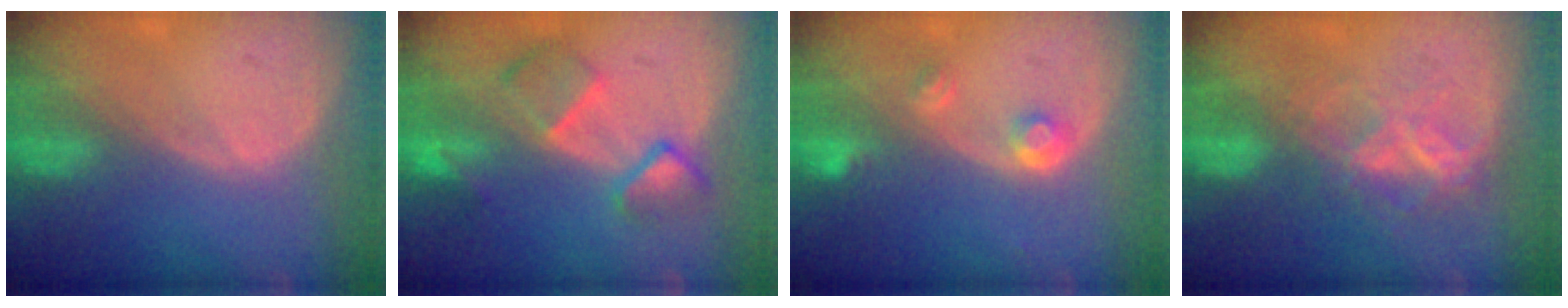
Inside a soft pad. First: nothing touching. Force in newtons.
{"total": 7.3, "press": 6.6, "slide": 3.2}
{"total": 2.9, "press": 2.7, "slide": 1.0}
{"total": 7.1, "press": 6.0, "slide": 3.7}